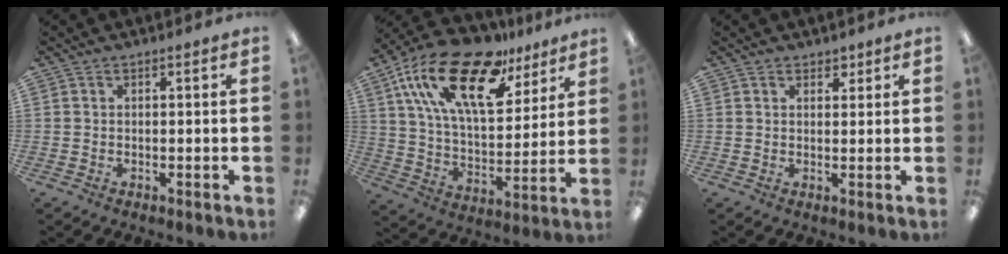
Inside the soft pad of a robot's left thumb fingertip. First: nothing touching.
{"total": 24.0, "force": [14.6, 10.3, 16.1], "torque": [-0.298, -0.076, 0.252]}
{"total": 2.1, "force": [1.5, 1.3, 0.5], "torque": [-0.002, -0.002, 0.027]}